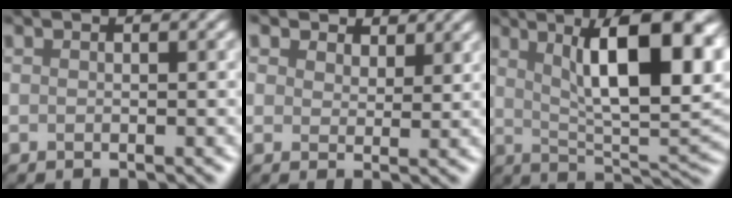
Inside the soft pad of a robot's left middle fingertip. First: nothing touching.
{"total": 1.6, "force": [1.2, 0.3, -1.0], "torque": [0.002, 0.002, 0.028]}
{"total": 11.4, "force": [4.1, 3.1, 10.1], "torque": [-0.135, 0.008, 0.079]}